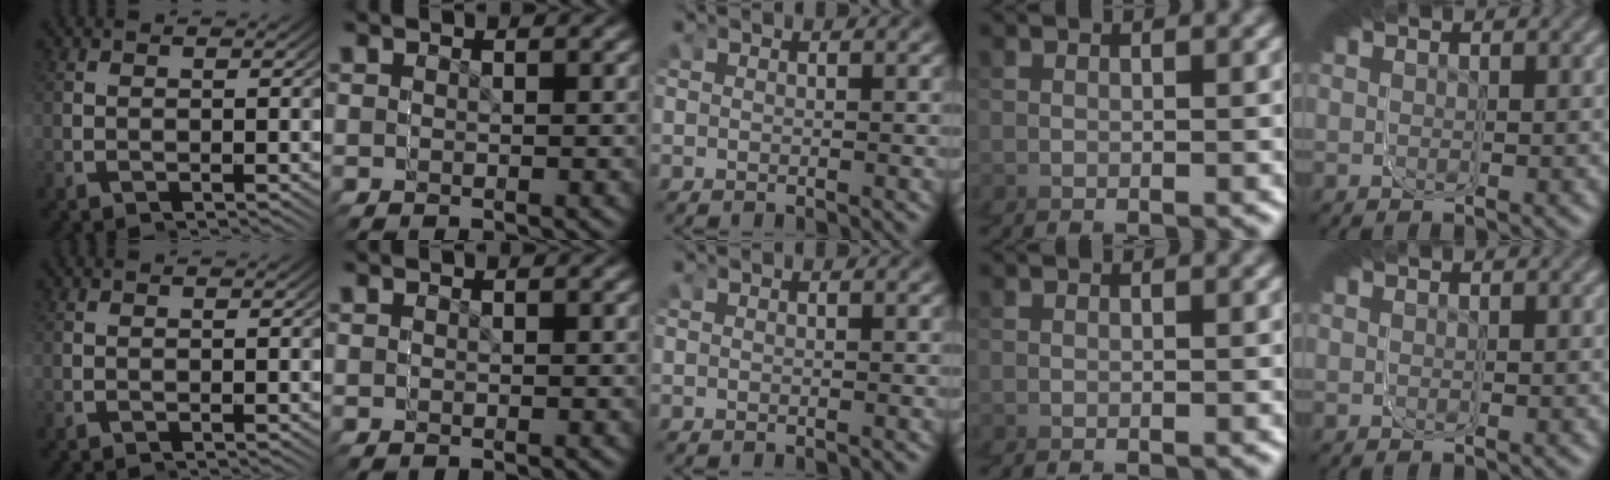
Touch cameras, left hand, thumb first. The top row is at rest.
{}